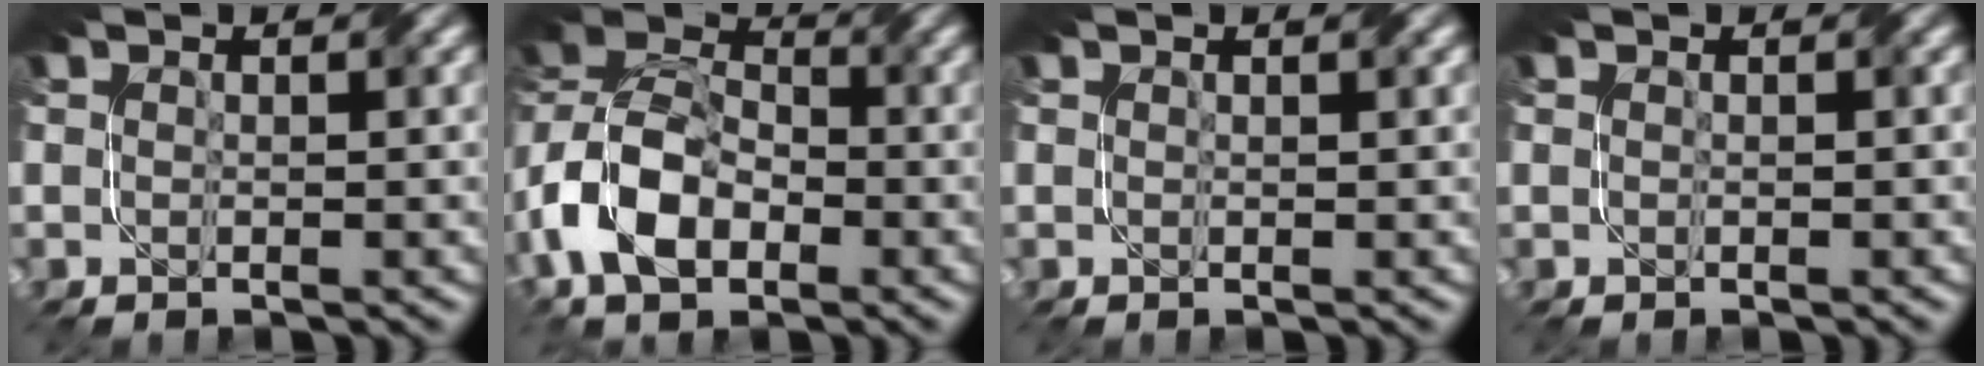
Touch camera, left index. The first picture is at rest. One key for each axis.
{"total": 11.6, "fx": -4.4, "fy": 7.5, "fz": 7.8, "tx": -0.174, "ty": -0.008, "tz": -0.091}
{"total": 1.0, "fx": 0.7, "fy": 0.1, "fz": 0.7, "tx": -0.010, "ty": 0.000, "tz": 0.009}
{"total": 0.0}